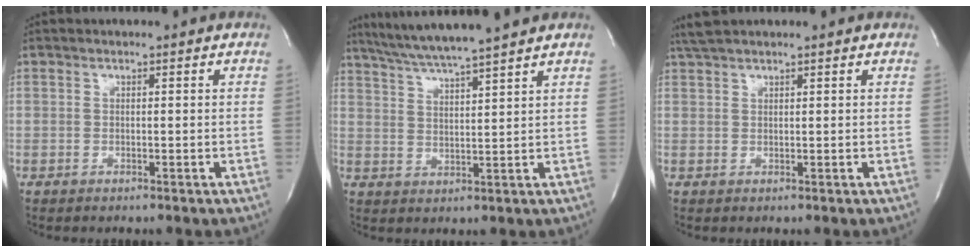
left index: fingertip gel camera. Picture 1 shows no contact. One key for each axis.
{"total": 10.3, "fx": 8.9, "fy": -1.5, "fz": 4.9, "tx": -0.088, "ty": 0.015, "tz": 0.146}
{"total": 3.1, "fx": 2.8, "fy": 0.5, "fz": 1.2, "tx": -0.026, "ty": 0.024, "tz": 0.056}